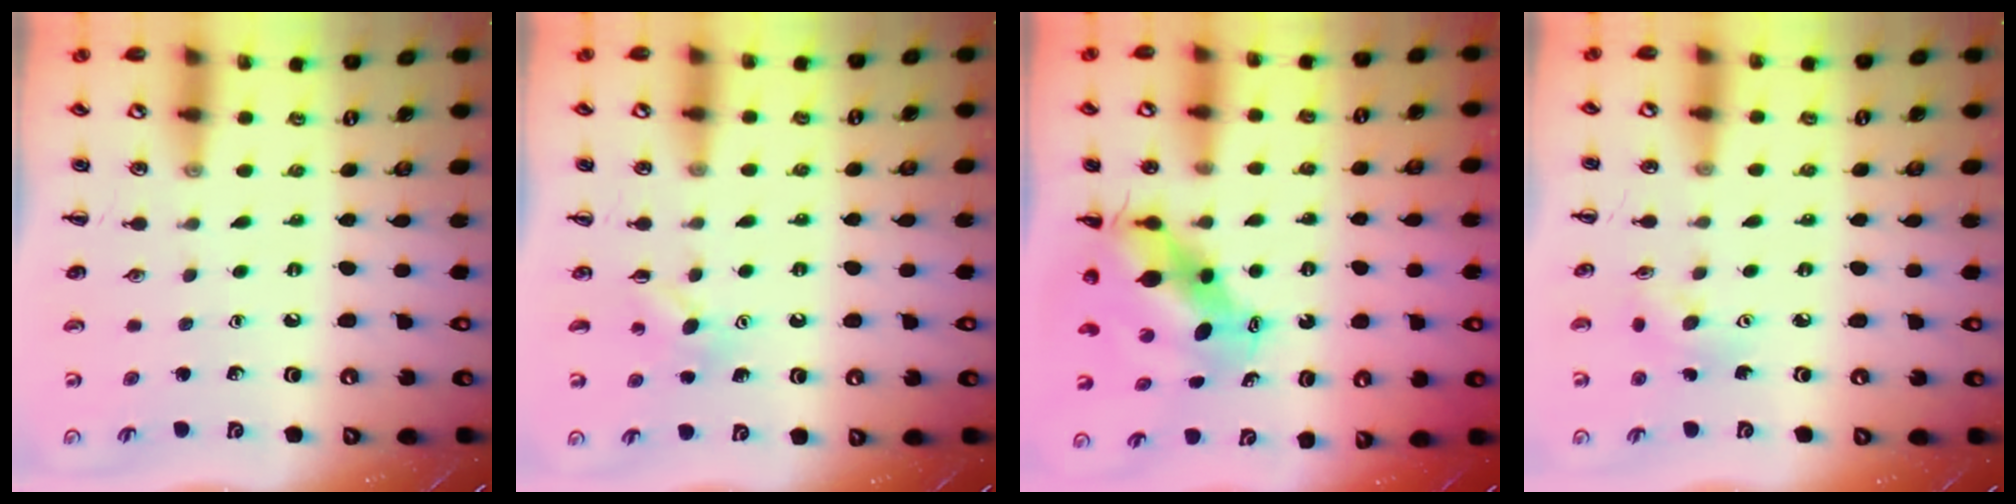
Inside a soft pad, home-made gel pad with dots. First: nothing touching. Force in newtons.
{"total": 4.2, "press": 4.0, "slide": 1.2}
{"total": 8.5, "press": 8.3, "slide": 1.7}
{"total": 4.8, "press": 4.7, "slide": 0.4}